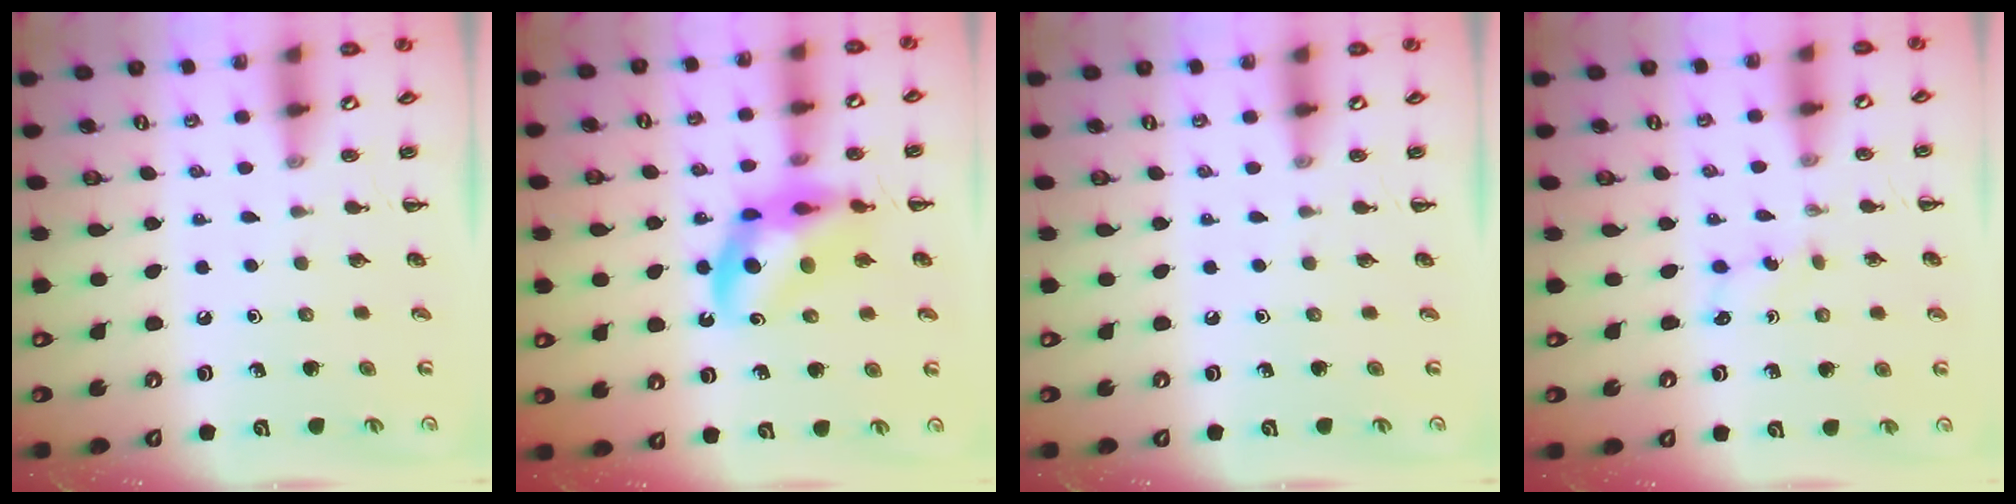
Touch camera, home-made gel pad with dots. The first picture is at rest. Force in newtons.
{"total": 12.0, "press": 11.6, "slide": 3.0}
{"total": 0.0}
{"total": 2.6, "press": 2.5, "slide": 0.8}